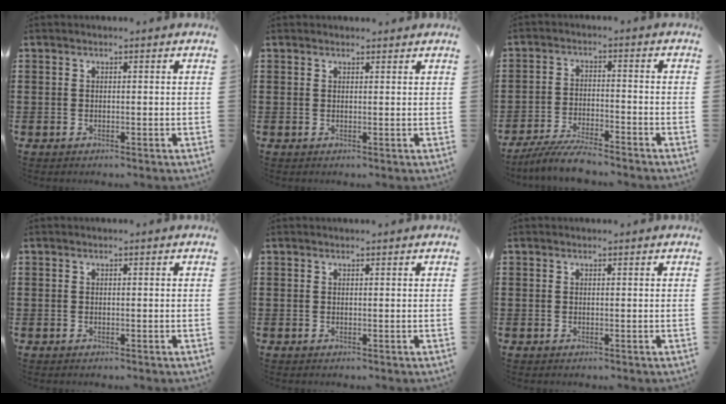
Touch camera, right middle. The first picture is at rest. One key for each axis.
{"total": 0.8, "fx": 0.8, "fy": 0.3, "fz": 0.1, "tx": 0.005, "ty": -0.002, "tz": 0.013}
{"total": 5.7, "fx": -5.3, "fy": 0.4, "fz": 2.0, "tx": -0.045, "ty": -0.007, "tz": -0.105}
{"total": 0.0}
{"total": 0.0}
{"total": 0.0}